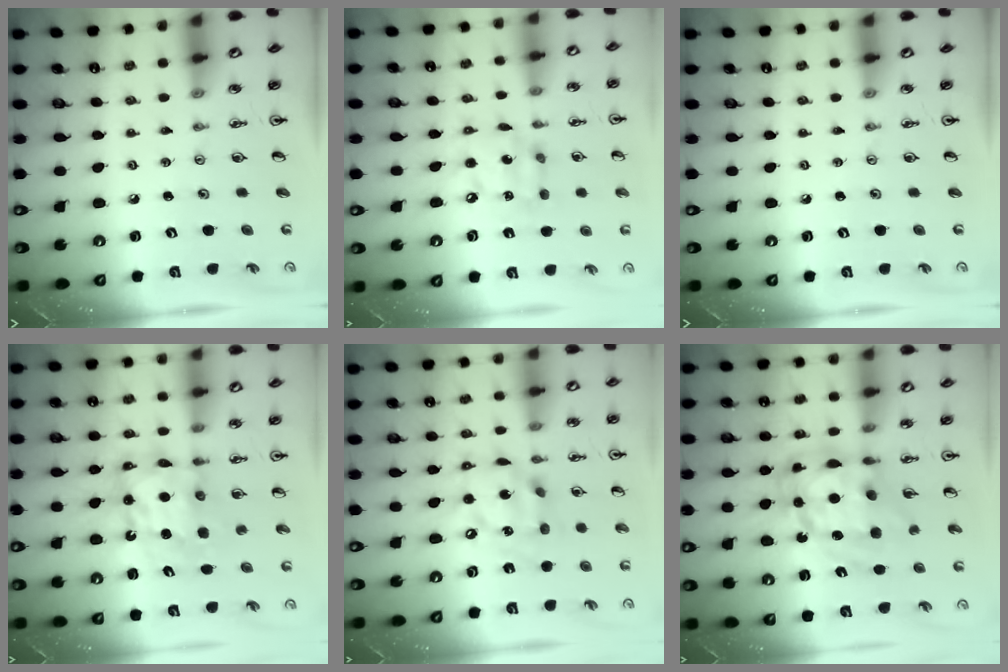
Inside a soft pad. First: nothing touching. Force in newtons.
{"total": 9.3, "press": 9.3, "slide": 0.8}
{"total": 0.0}
{"total": 11.3, "press": 11.2, "slide": 1.0}
{"total": 14.4, "press": 14.3, "slide": 1.5}
{"total": 16.3, "press": 16.3, "slide": 1.1}